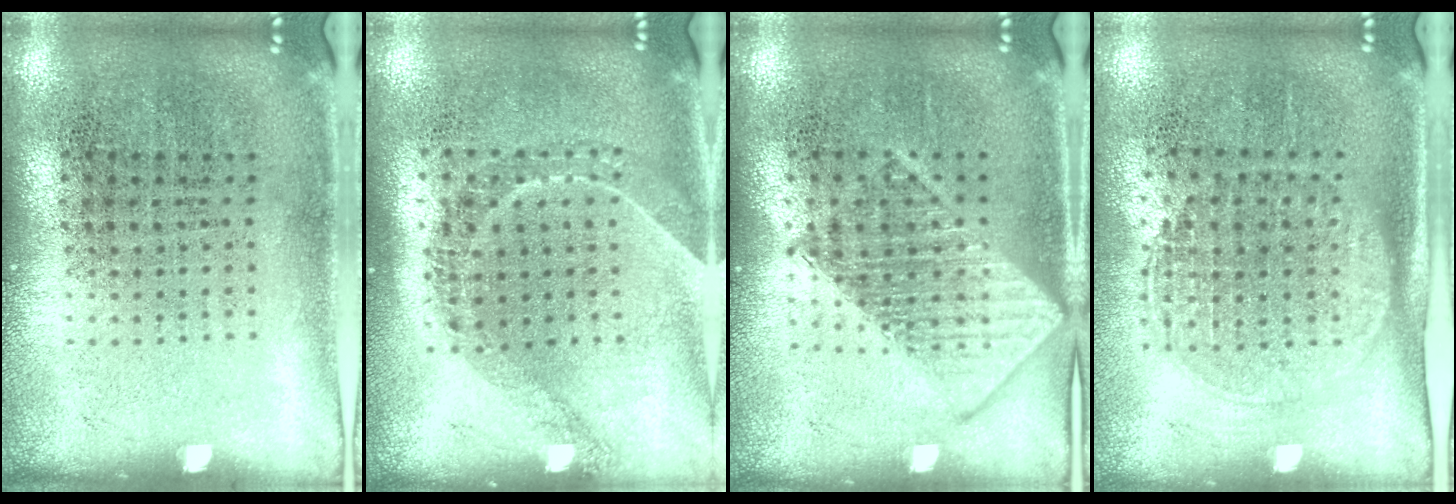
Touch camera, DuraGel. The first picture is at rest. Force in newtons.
{"total": 1.3, "press": 1.1, "slide": 0.6}
{"total": 1.7, "press": 1.7, "slide": 0.3}
{"total": 1.5, "press": 1.3, "slide": 0.8}